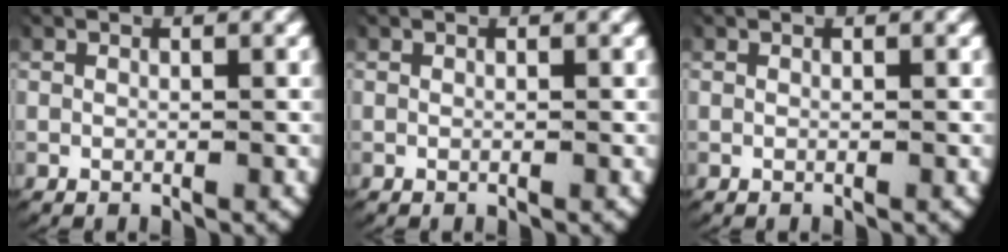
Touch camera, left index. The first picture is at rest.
{"total": 0.0}
{"total": 0.0}